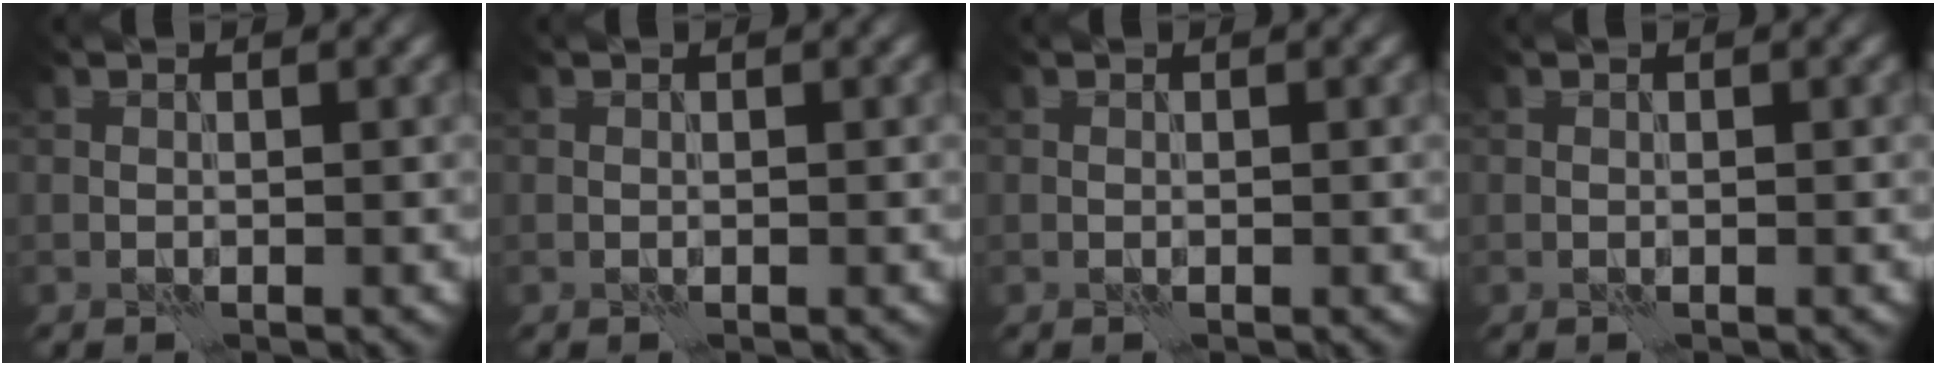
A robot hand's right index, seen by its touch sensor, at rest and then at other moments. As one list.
[{"total": 0.0}, {"total": 0.0}, {"total": 0.0}]